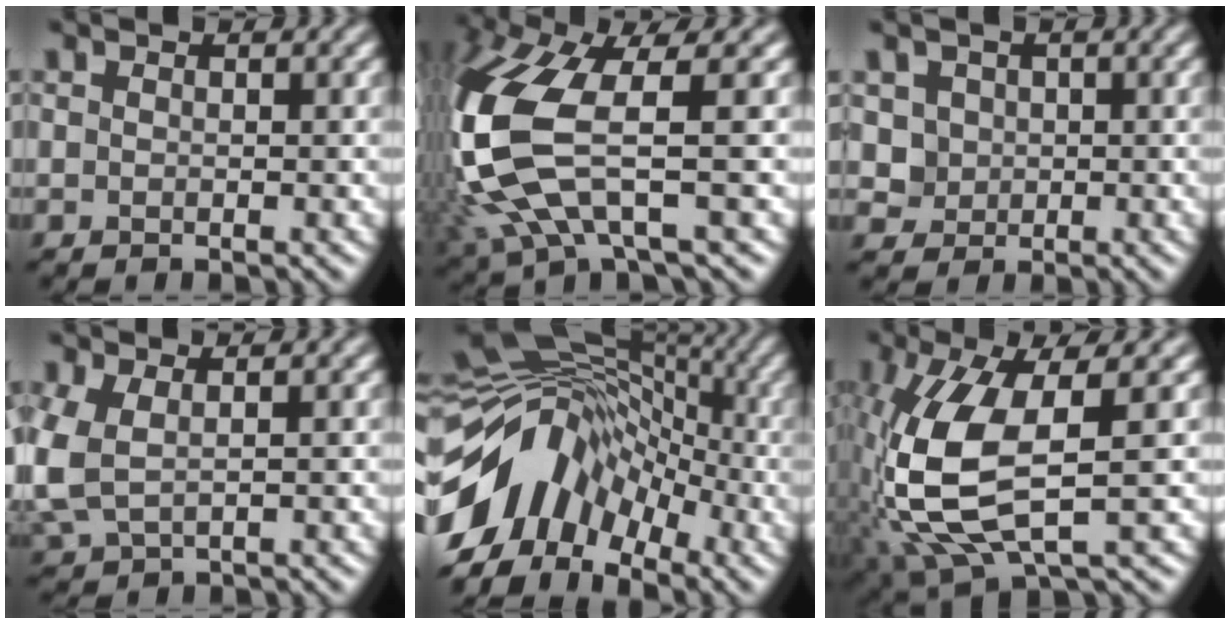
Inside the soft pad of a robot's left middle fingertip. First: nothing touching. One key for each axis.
{"total": 10.9, "fx": -0.9, "fy": 4.4, "fz": 10.0, "tx": -0.261, "ty": -0.013, "tz": -0.019}
{"total": 3.3, "fx": 0.9, "fy": 2.9, "fz": 1.3, "tx": -0.020, "ty": 0.009, "tz": 0.015}
{"total": 4.4, "fx": -0.2, "fy": 2.8, "fz": 3.4, "tx": -0.101, "ty": -0.010, "tz": 0.005}
{"total": 11.0, "fx": -4.0, "fy": 7.3, "fz": 7.2, "tx": -0.118, "ty": 0.024, "tz": -0.094}
{"total": 10.3, "fx": -0.5, "fy": 3.9, "fz": 9.6, "tx": -0.233, "ty": -0.013, "tz": -0.005}